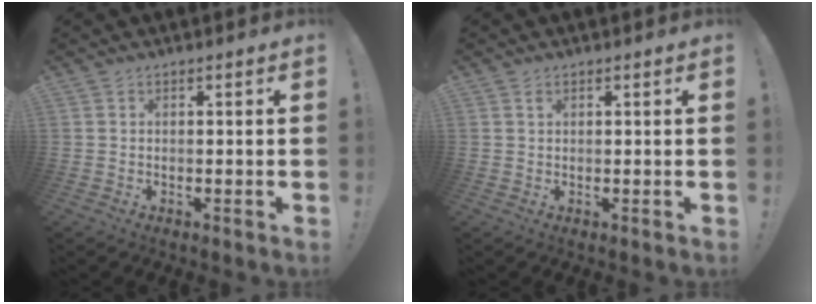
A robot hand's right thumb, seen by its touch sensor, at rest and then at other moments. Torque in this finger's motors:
{"motor_torque": [-0.09, 0.14, 0.19, -0.04, 0.03]}